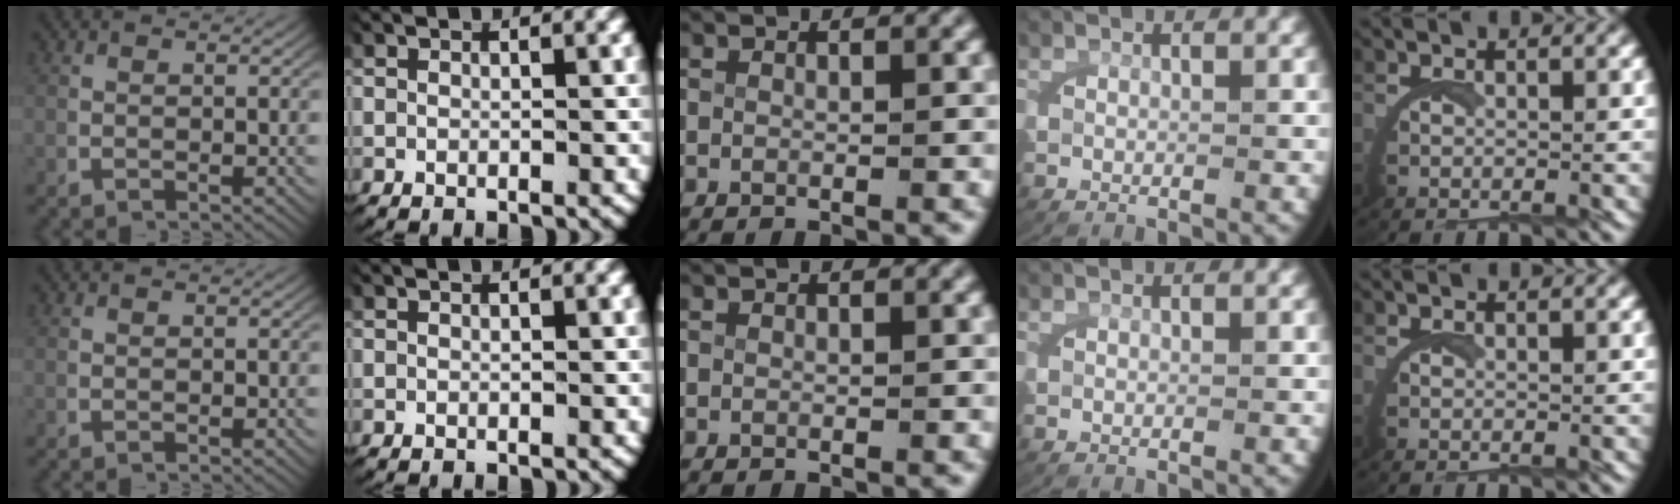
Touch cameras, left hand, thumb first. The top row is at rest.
{}